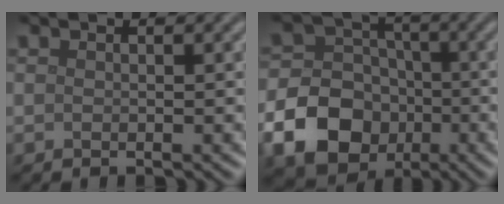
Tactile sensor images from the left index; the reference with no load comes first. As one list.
[{"total": 11.4, "force": [-4.2, 9.5, 4.6], "torque": [-0.086, -0.034, -0.102]}]